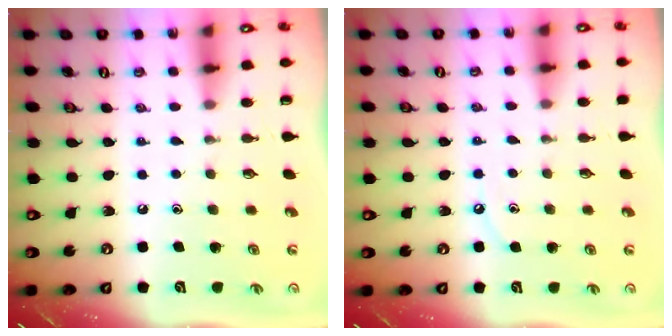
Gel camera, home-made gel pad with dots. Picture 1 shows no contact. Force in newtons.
{"total": 4.0, "press": 3.9, "slide": 0.5}